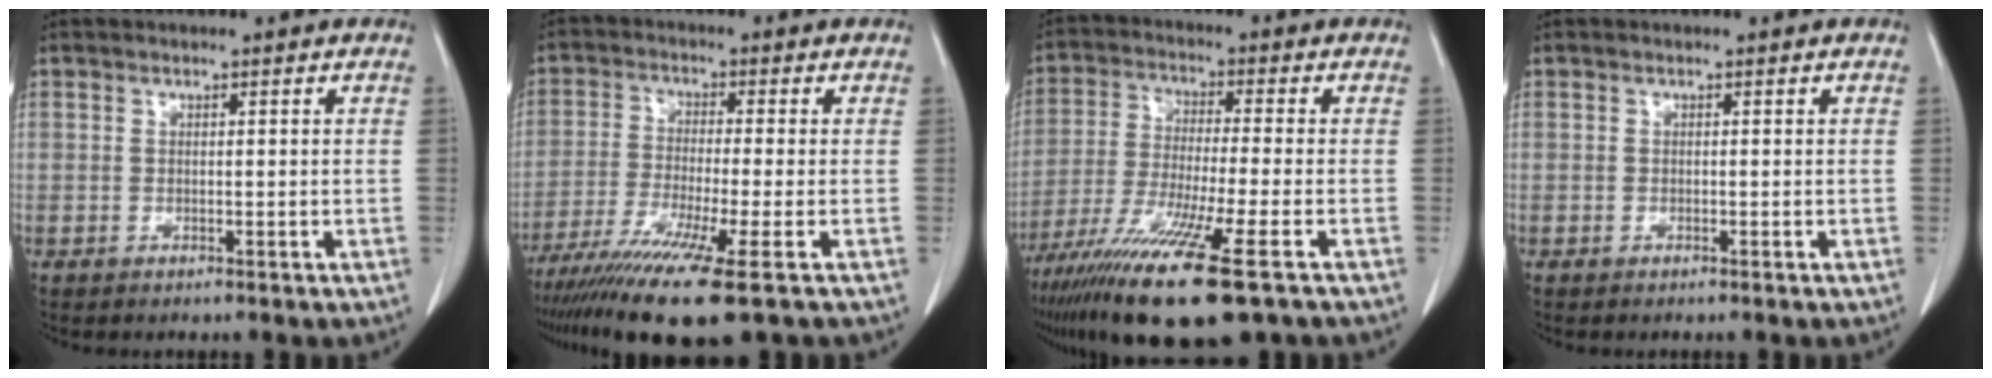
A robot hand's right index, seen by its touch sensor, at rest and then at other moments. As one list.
[{"total": 11.9, "force": [-7.9, -0.6, 8.9], "torque": [-0.163, -0.032, -0.133]}, {"total": 16.2, "force": [-10.1, 0.3, 12.7], "torque": [-0.239, -0.051, -0.177]}, {"total": 0.0}]